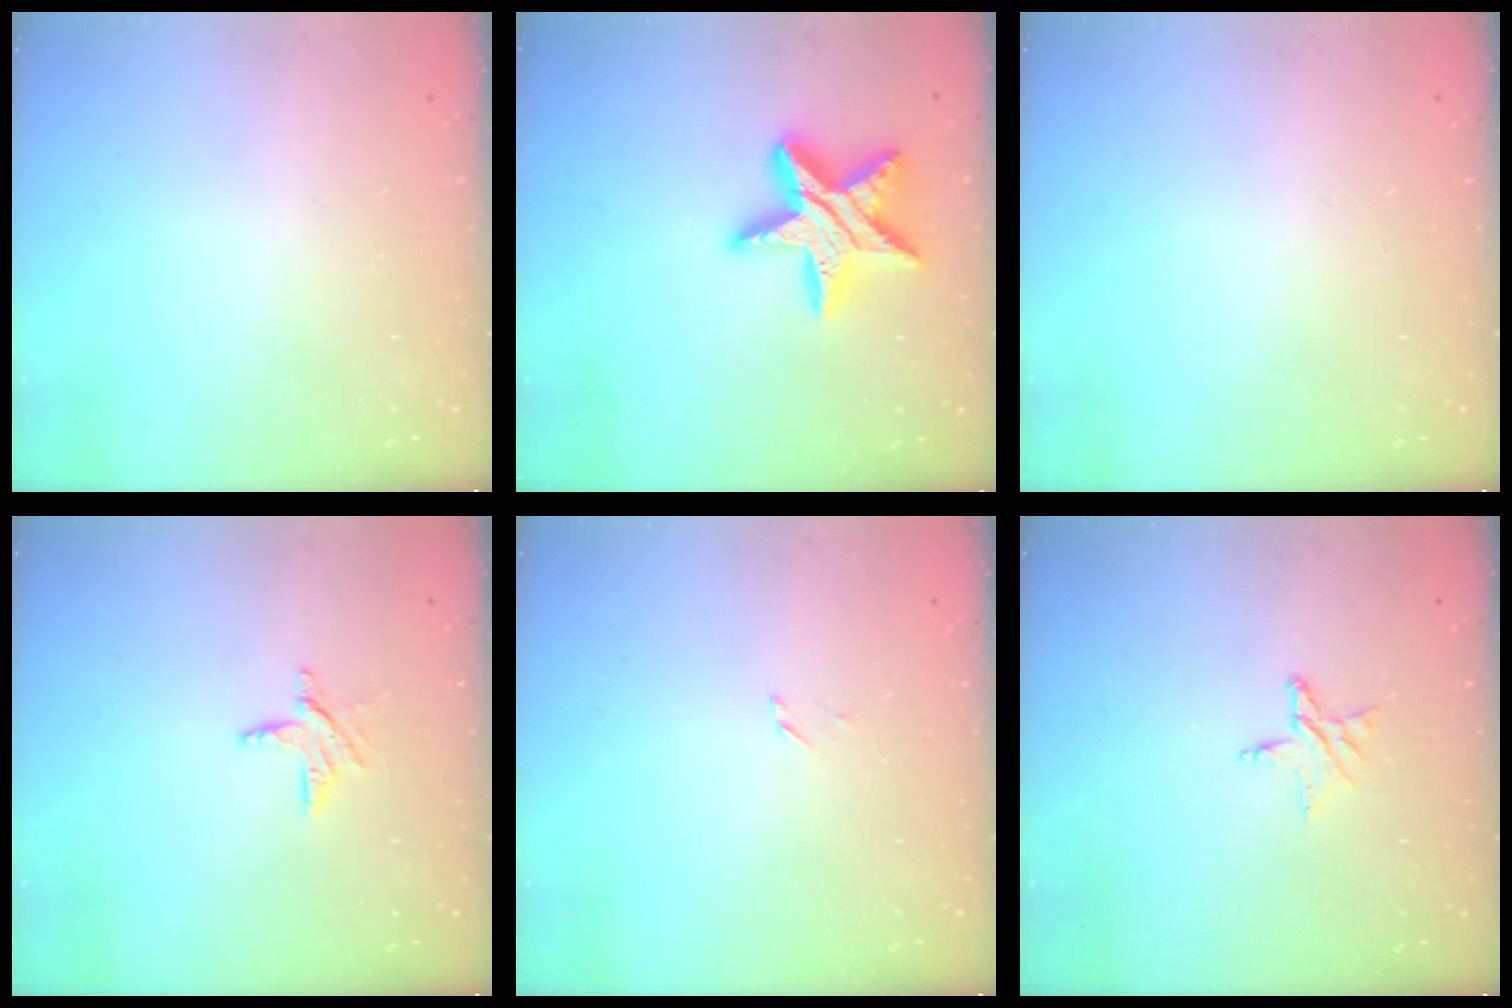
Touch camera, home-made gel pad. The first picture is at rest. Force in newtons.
{"total": 16.9, "press": 16.8, "slide": 1.4}
{"total": 0.0}
{"total": 6.3, "press": 6.3, "slide": 0.3}
{"total": 1.4, "press": 1.4, "slide": 0.2}
{"total": 5.2, "press": 5.2, "slide": 0.5}